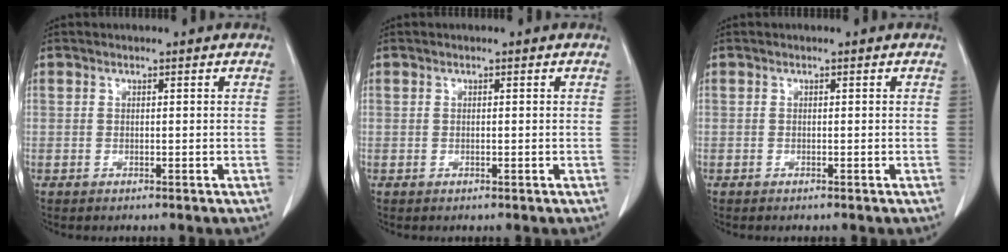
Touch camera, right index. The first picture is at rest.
{"total": 0.0}
{"total": 0.0}